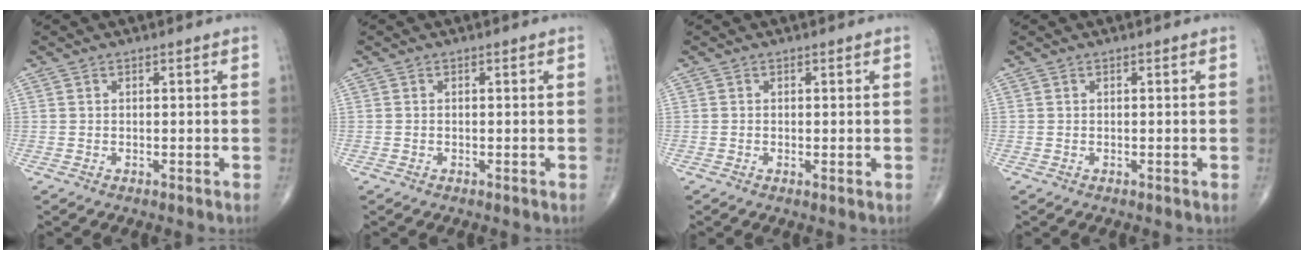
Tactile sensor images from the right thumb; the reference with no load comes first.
{"total": 0.0}
{"total": 0.7, "force": [-0.1, 0.1, 0.7], "torque": [-0.015, -0.006, -0.003]}
{"total": 0.0}